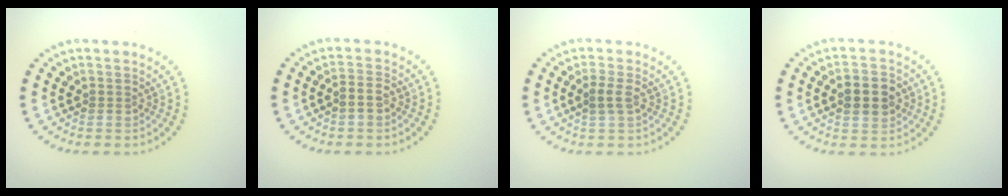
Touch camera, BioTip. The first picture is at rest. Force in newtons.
{"total": 1.5, "press": 1.4, "slide": 0.7}
{"total": 1.5, "press": 1.4, "slide": 0.5}
{"total": 3.7, "press": 3.7, "slide": 0.3}